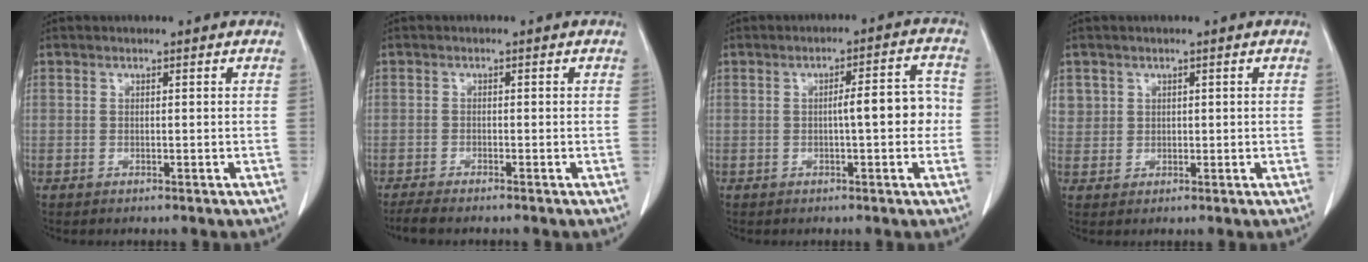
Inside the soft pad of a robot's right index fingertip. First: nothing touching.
{"total": 3.3, "force": [-2.9, 0.2, 1.7], "torque": [-0.030, -0.008, -0.045]}
{"total": 6.1, "force": [-0.5, 1.4, 6.0], "torque": [-0.081, 0.022, -0.006]}
{"total": 2.7, "force": [1.2, 2.5, 0.2], "torque": [0.012, 0.003, 0.021]}